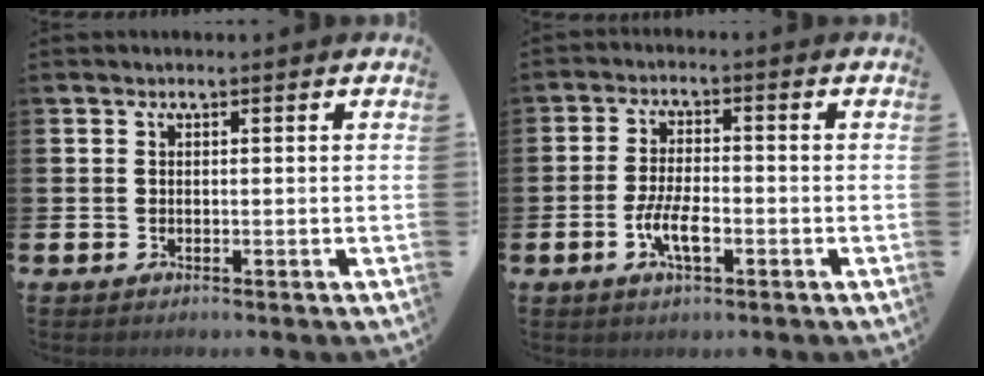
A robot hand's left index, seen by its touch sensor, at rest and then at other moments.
{"total": 4.9, "force": [-1.6, 1.8, 4.3], "torque": [-0.085, 0.001, -0.031]}